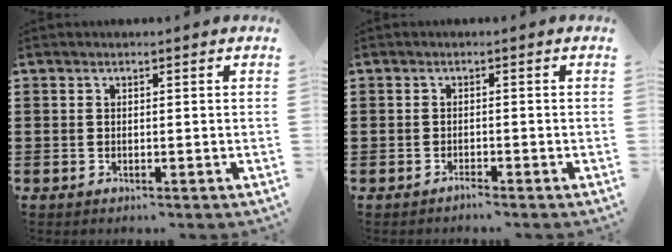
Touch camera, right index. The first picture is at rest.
{"total": 0.9, "force": [-0.9, 0.1, 0.2], "torque": [-0.007, -0.001, -0.019]}